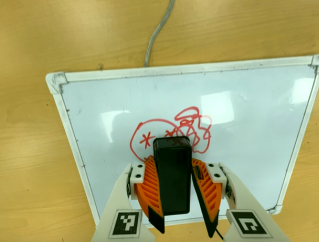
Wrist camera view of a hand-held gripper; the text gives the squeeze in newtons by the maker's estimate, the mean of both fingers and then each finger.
{"total": 12.9, "left": 14.1, "right": 11.7}